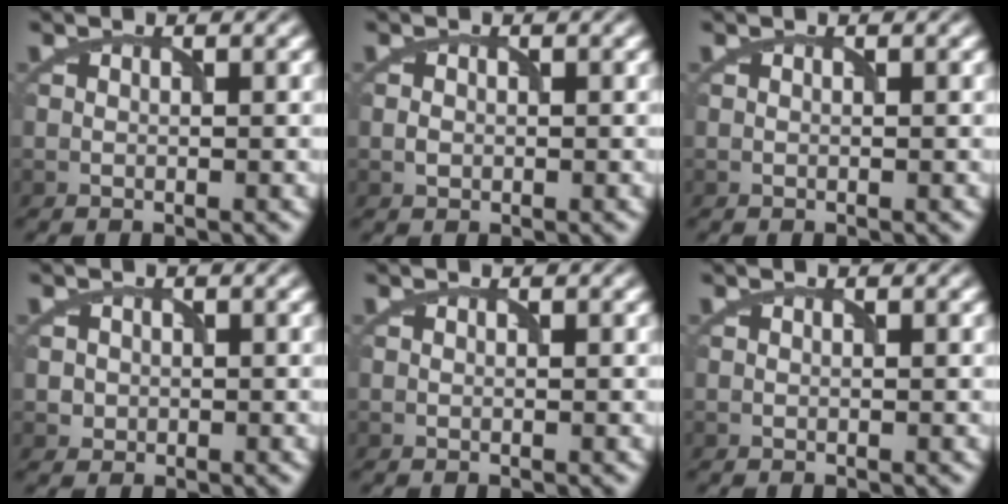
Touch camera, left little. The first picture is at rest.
{"total": 0.8, "force": [-0.2, 0.7, 0.4], "torque": [-0.007, -0.002, -0.004]}
{"total": 0.0}
{"total": 1.2, "force": [-0.1, 1.2, 0.1], "torque": [0.009, -0.004, 0.001]}
{"total": 0.0}
{"total": 0.0}